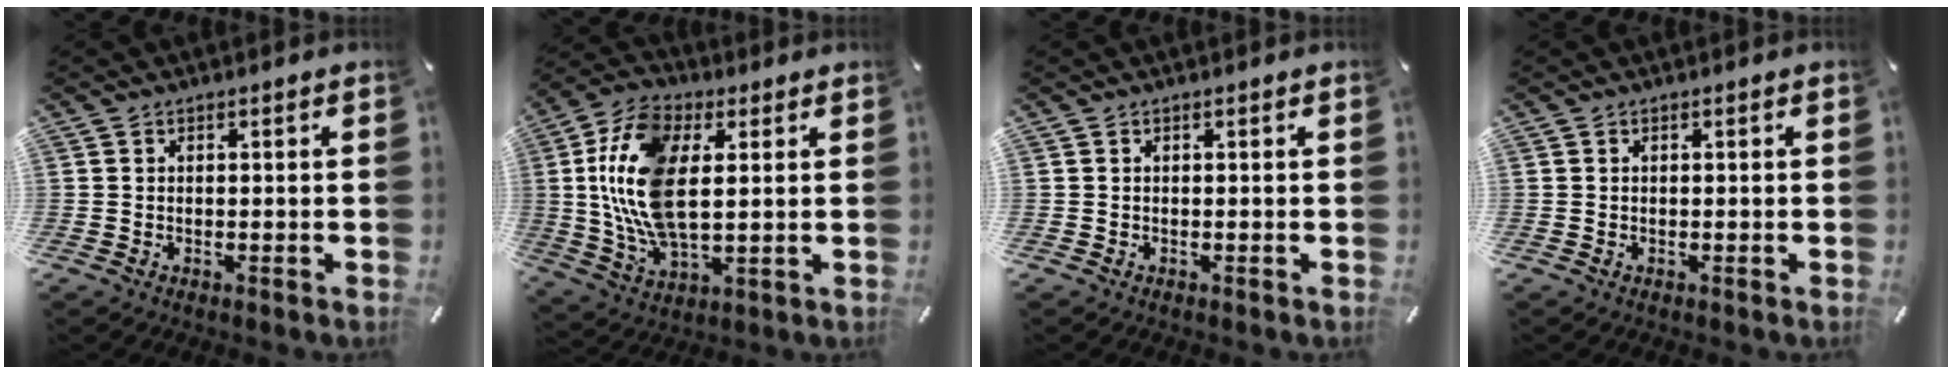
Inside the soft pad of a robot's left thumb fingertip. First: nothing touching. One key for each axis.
{"total": 16.5, "fx": 3.2, "fy": 9.2, "fz": 13.3, "tx": -0.315, "ty": -0.004, "tz": 0.055}
{"total": 0.0}
{"total": 0.0}